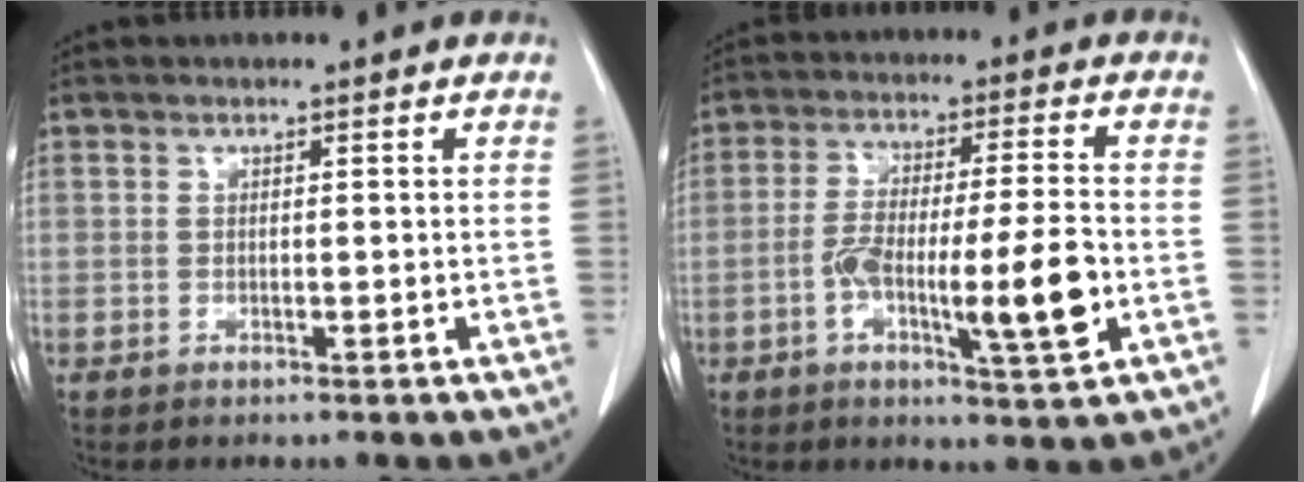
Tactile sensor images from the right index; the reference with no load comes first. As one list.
[{"total": 12.3, "force": [-3.3, 1.3, 11.8], "torque": [-0.204, 0.001, -0.055]}]